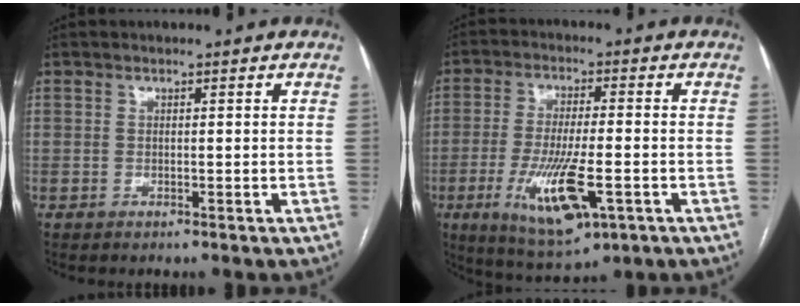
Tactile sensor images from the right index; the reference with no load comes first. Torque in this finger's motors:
{"motor_torque": [1.22, -0.92, 0.38, 0.10]}